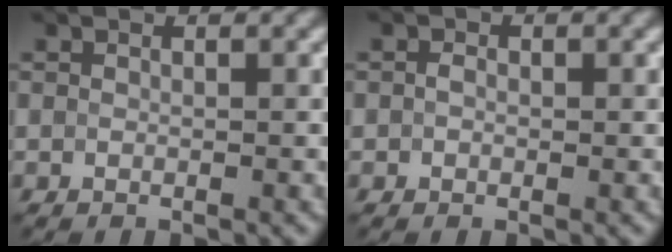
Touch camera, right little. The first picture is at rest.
{"total": 1.0, "force": [0.0, 0.9, 0.5], "torque": [-0.006, -0.002, -0.002]}